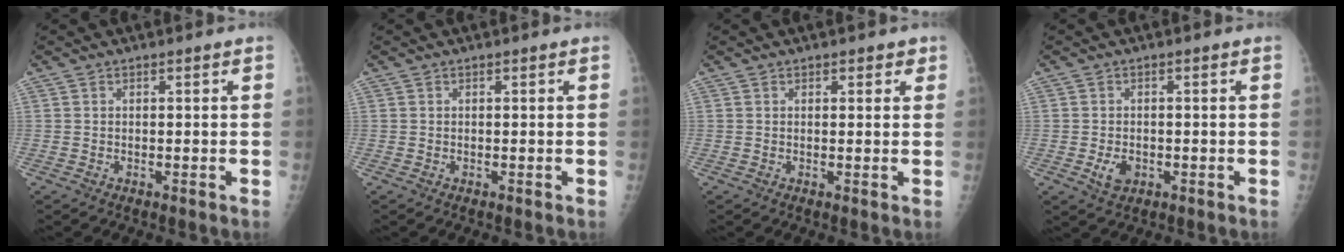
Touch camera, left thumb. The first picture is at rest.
{"total": 0.0}
{"total": 1.8, "force": [1.2, 1.1, 0.9], "torque": [0.007, -0.003, 0.010]}
{"total": 3.3, "force": [-0.9, 2.3, 2.1], "torque": [-0.033, 0.000, -0.010]}